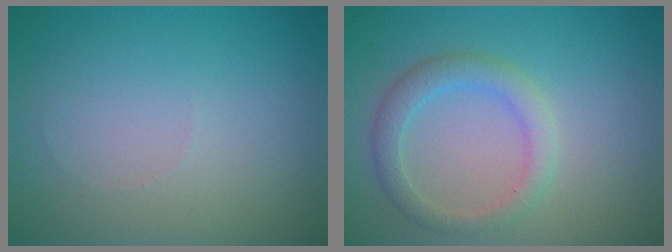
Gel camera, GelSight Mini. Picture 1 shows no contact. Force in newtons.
{"total": 2.8, "press": 2.8, "slide": 0.2}